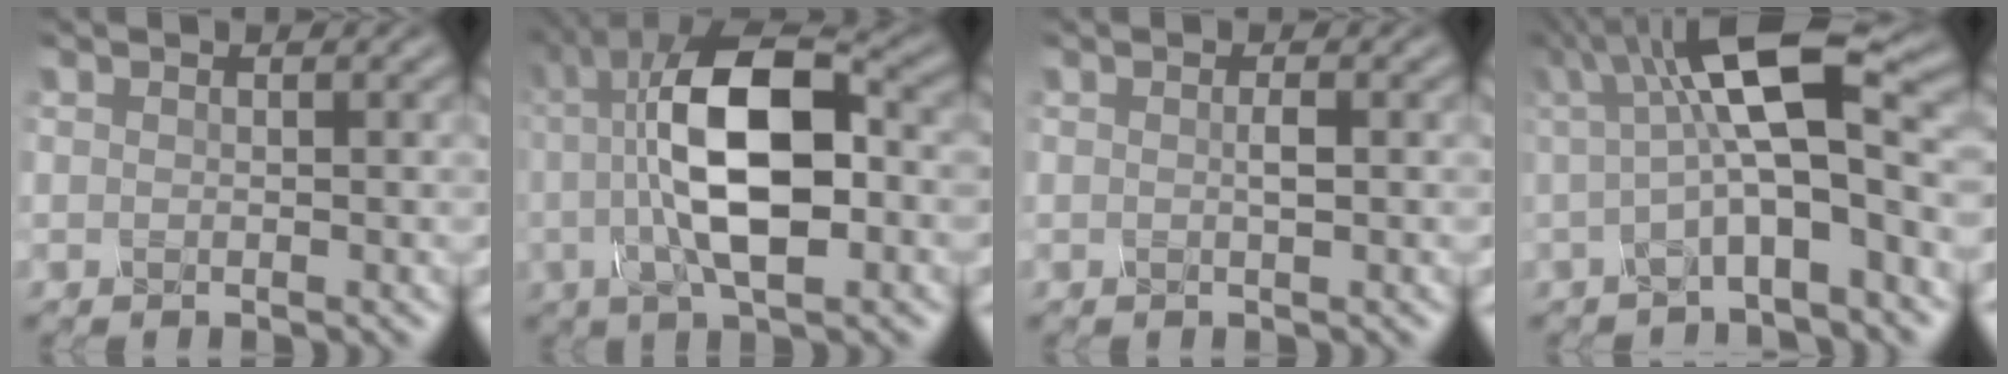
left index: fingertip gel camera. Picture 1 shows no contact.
{"total": 11.0, "force": [0.2, 4.1, 10.2], "torque": [-0.169, 0.011, -0.004]}
{"total": 0.8, "force": [-0.1, 0.0, 0.7], "torque": [-0.015, -0.002, -0.001]}
{"total": 9.0, "force": [1.2, 2.4, 8.6], "torque": [-0.131, 0.011, 0.010]}